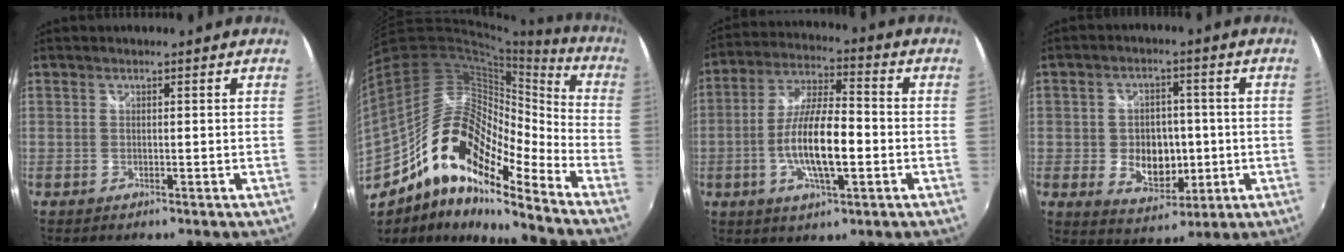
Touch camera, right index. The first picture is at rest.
{"total": 19.5, "force": [-11.2, 6.7, 14.5], "torque": [-0.241, -0.012, -0.223]}
{"total": 12.8, "force": [-3.1, 3.6, 11.9], "torque": [-0.238, -0.002, -0.056]}
{"total": 10.4, "force": [-1.7, 7.9, 6.6], "torque": [-0.137, 0.000, -0.017]}